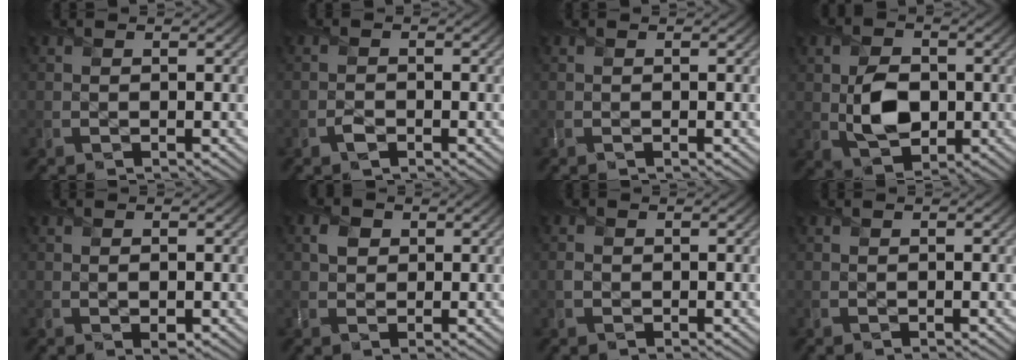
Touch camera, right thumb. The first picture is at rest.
{"total": 1.3, "force": [-0.9, 0.7, 0.7], "torque": [-0.014, -0.004, -0.020]}
{"total": 0.0}
{"total": 6.5, "force": [-0.3, 4.5, 4.6], "torque": [-0.097, -0.009, -0.006]}
{"total": 0.9, "force": [-0.1, 0.4, 0.9], "torque": [-0.015, -0.004, 0.001]}
{"total": 1.9, "force": [0.8, 1.6, 0.7], "torque": [-0.017, 0.002, 0.012]}
{"total": 1.0, "force": [0.0, 0.8, 0.5], "torque": [-0.015, -0.001, -0.001]}
{"total": 0.0}